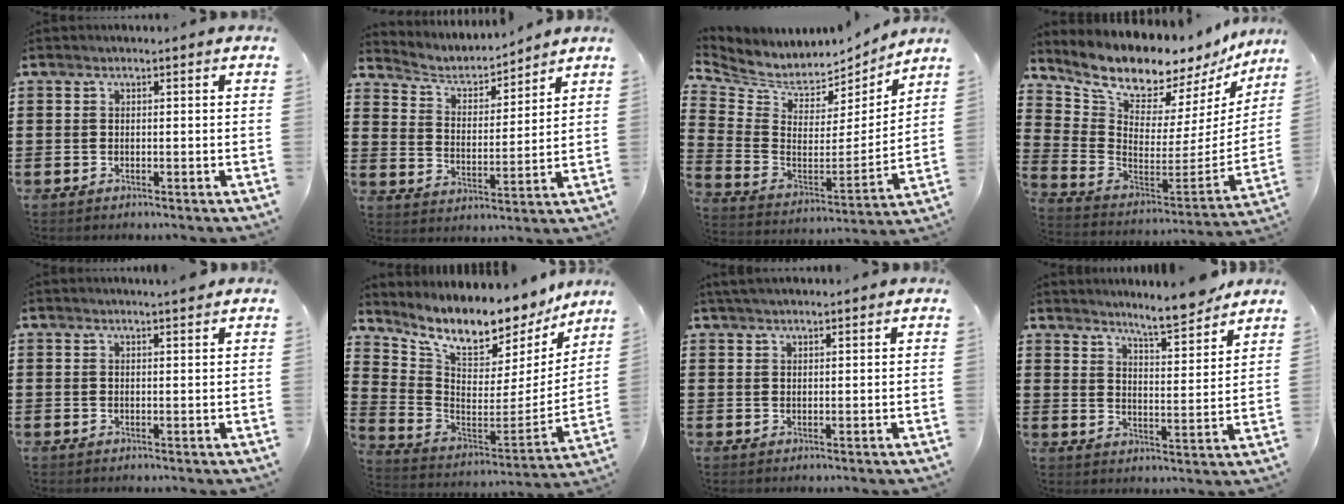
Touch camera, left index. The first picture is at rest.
{"total": 3.9, "force": [3.5, 1.4, 0.8], "torque": [-0.041, -0.023, 0.053]}
{"total": 5.4, "force": [4.6, 2.6, 1.0], "torque": [-0.053, -0.041, 0.078]}
{"total": 9.4, "force": [8.6, 2.5, 2.8], "torque": [-0.096, -0.075, 0.150]}
{"total": 1.6, "force": [1.5, -0.1, 0.6], "torque": [-0.015, -0.001, 0.028]}
{"total": 9.6, "force": [8.4, 2.6, 3.8], "torque": [-0.104, -0.070, 0.141]}
{"total": 1.8, "force": [1.7, 0.4, 0.6], "torque": [-0.015, 0.003, 0.032]}
{"total": 6.9, "force": [6.5, 0.0, 2.2], "torque": [-0.049, -0.037, 0.114]}